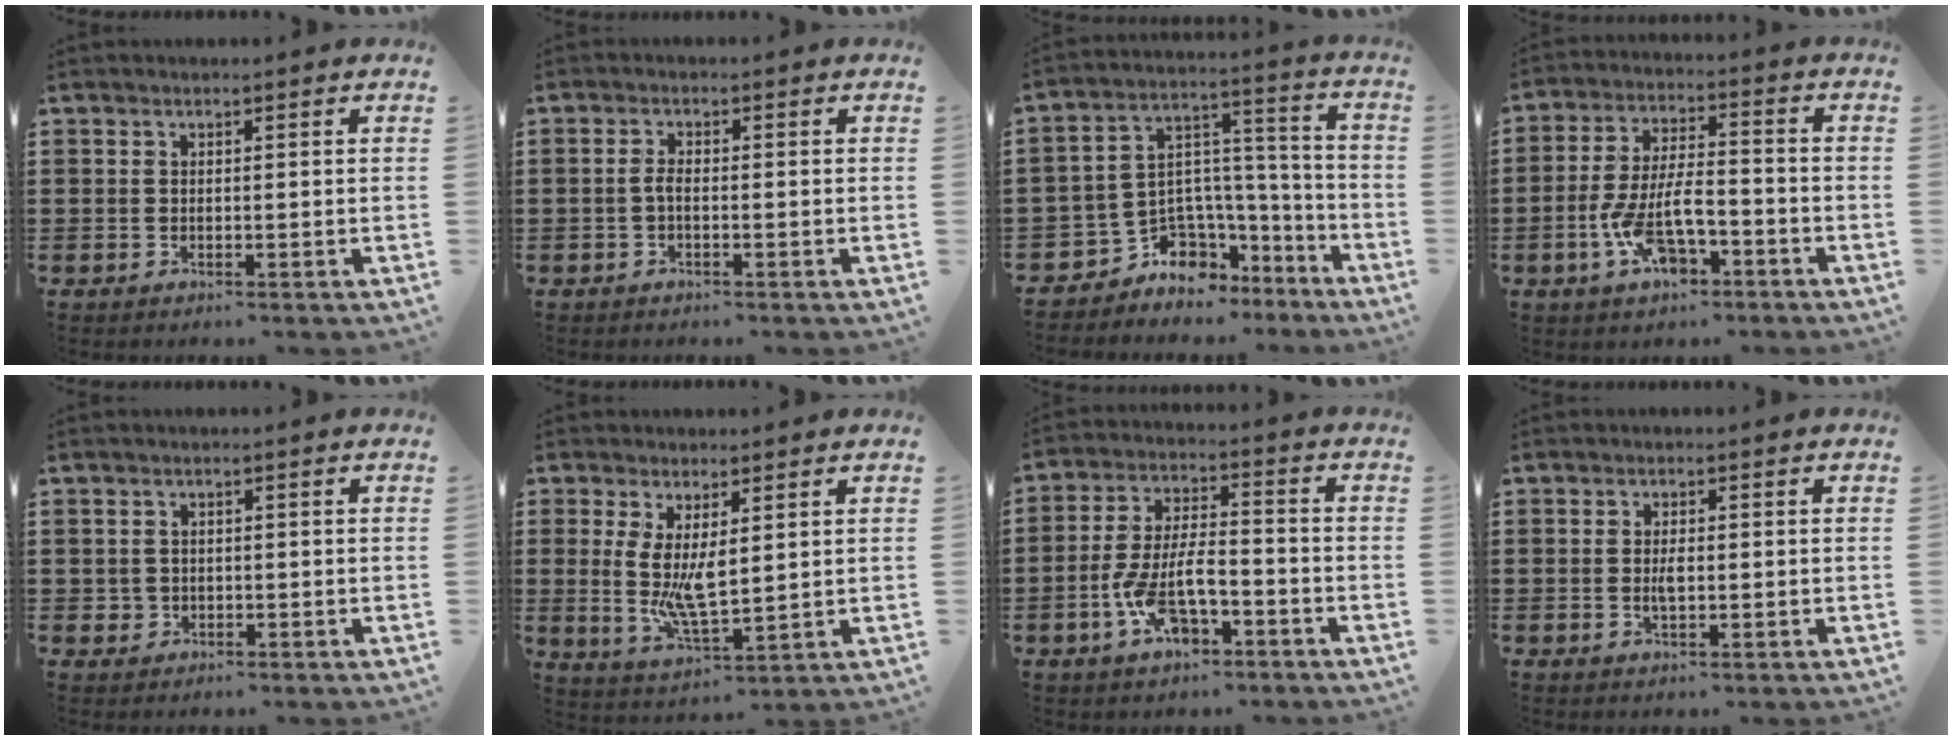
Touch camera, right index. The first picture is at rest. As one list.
[{"total": 1.8, "force": [-0.6, 0.5, 1.6], "torque": [-0.045, -0.004, -0.017]}, {"total": 6.0, "force": [-3.6, 4.7, -0.3], "torque": [-0.012, 0.002, -0.065]}, {"total": 9.7, "force": [-4.0, 4.1, 7.8], "torque": [-0.170, 0.001, -0.073]}, {"total": 1.0, "force": [0.0, 1.0, 0.1], "torque": [-0.003, 0.005, -0.001]}, {"total": 7.0, "force": [1.3, 2.5, 6.4], "torque": [-0.117, -0.012, 0.020]}, {"total": 9.4, "force": [-4.0, 4.1, 7.4], "torque": [-0.165, 0.000, -0.075]}, {"total": 2.3, "force": [-0.1, 0.9, 2.1], "torque": [-0.040, 0.001, -0.003]}]